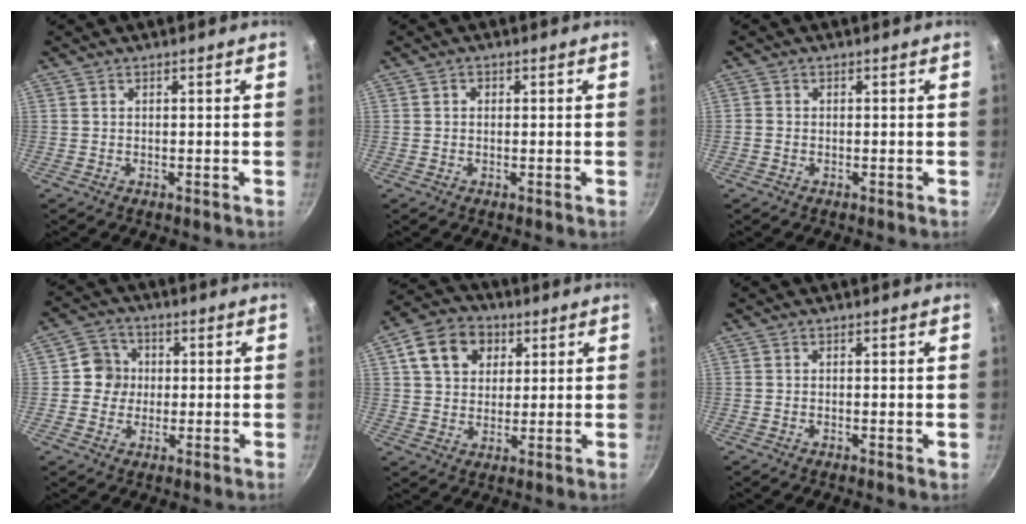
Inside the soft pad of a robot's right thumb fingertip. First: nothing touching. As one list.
[{"total": 1.0, "force": [0.1, 0.9, 0.4], "torque": [-0.005, 0.004, 0.000]}, {"total": 1.0, "force": [-0.4, 0.8, 0.3], "torque": [-0.005, 0.001, -0.010]}, {"total": 6.2, "force": [0.4, 5.9, 1.7], "torque": [0.011, 0.007, -0.008]}, {"total": 11.0, "force": [4.1, 8.6, 5.6], "torque": [-0.075, 0.003, 0.058]}, {"total": 0.6, "force": [0.0, 0.1, 0.6], "torque": [-0.008, -0.003, -0.002]}]